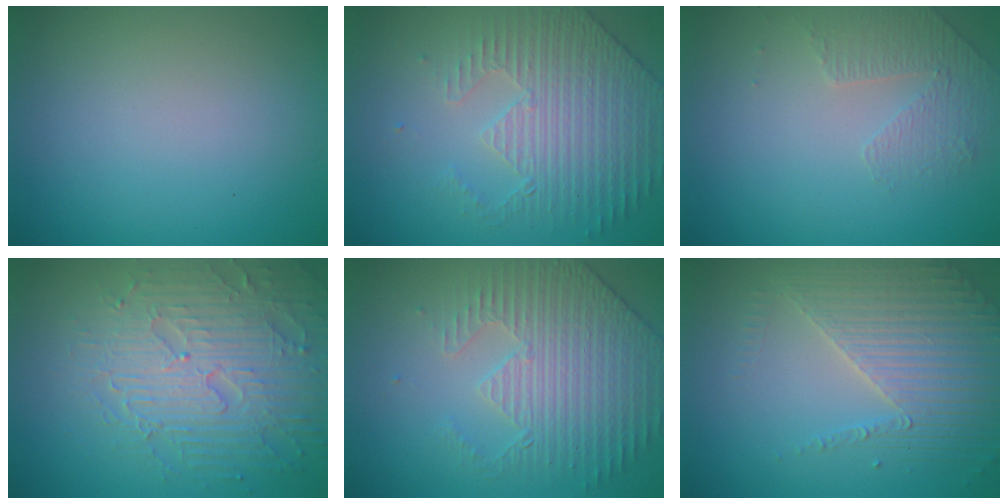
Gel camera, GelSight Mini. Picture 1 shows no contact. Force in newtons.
{"total": 4.5, "press": 3.6, "slide": 2.8}
{"total": 1.6, "press": 1.2, "slide": 1.1}
{"total": 6.7, "press": 5.5, "slide": 3.8}
{"total": 4.4, "press": 3.8, "slide": 2.3}
{"total": 4.0, "press": 3.8, "slide": 1.2}